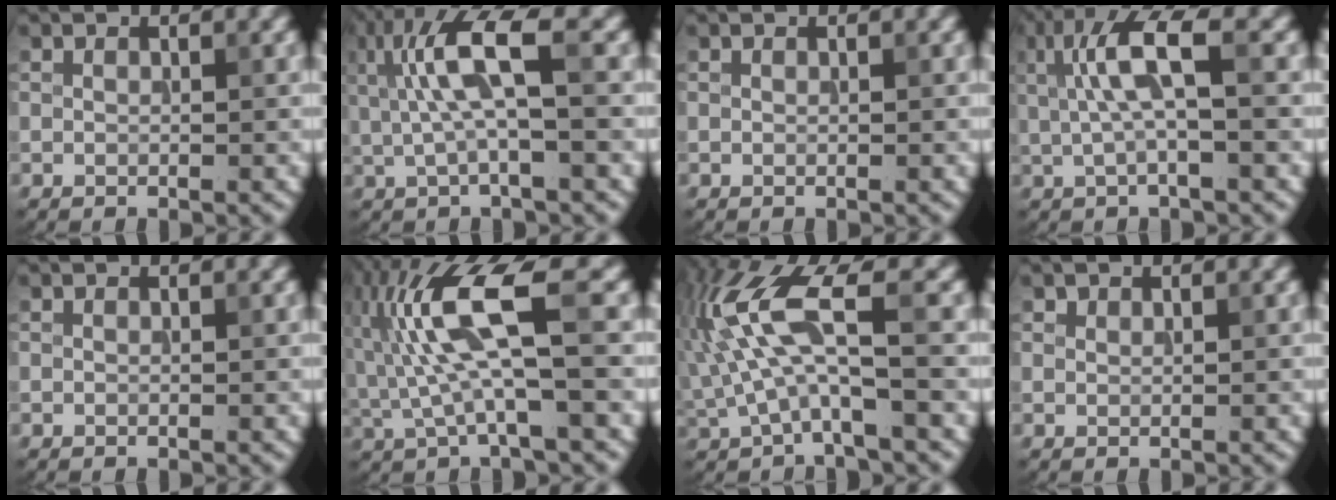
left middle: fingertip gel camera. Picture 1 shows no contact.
{"total": 5.9, "force": [1.2, 1.1, 5.6], "torque": [-0.116, 0.006, 0.025]}
{"total": 0.0}
{"total": 4.8, "force": [1.0, 1.0, 4.6], "torque": [-0.093, 0.007, 0.018]}
{"total": 0.0}
{"total": 8.3, "force": [0.8, 1.7, 8.1], "torque": [-0.173, 0.014, 0.015]}
{"total": 7.1, "force": [0.5, 1.9, 6.8], "torque": [-0.155, 0.015, 0.006]}
{"total": 0.6, "force": [0.5, 0.2, 0.0], "torque": [0.003, -0.002, 0.010]}